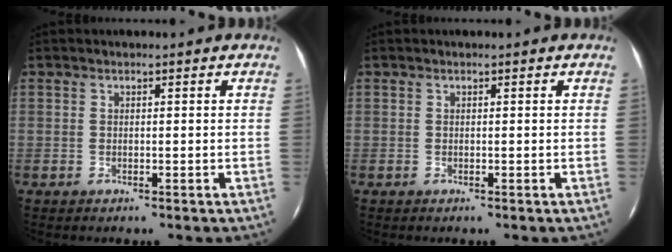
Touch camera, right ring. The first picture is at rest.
{"total": 0.0}